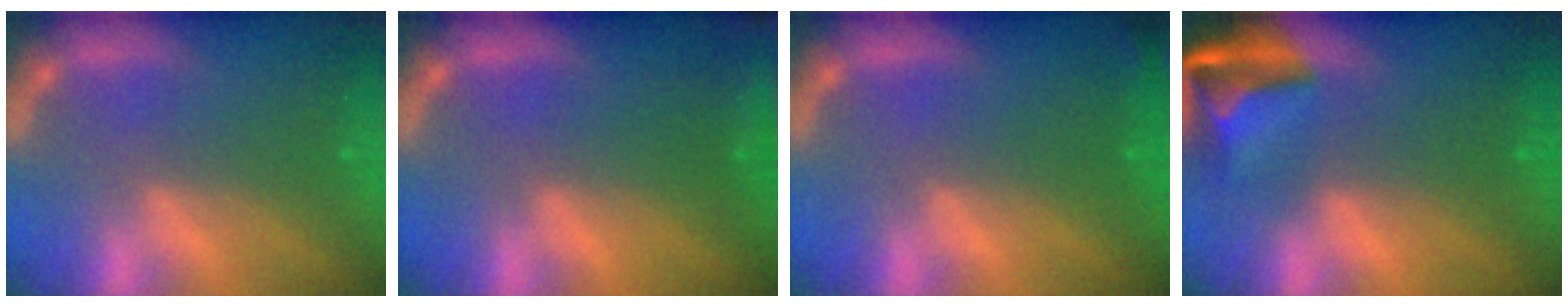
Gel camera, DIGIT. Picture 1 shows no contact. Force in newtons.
{"total": 9.5}
{"total": 0.9}
{"total": 8.4}